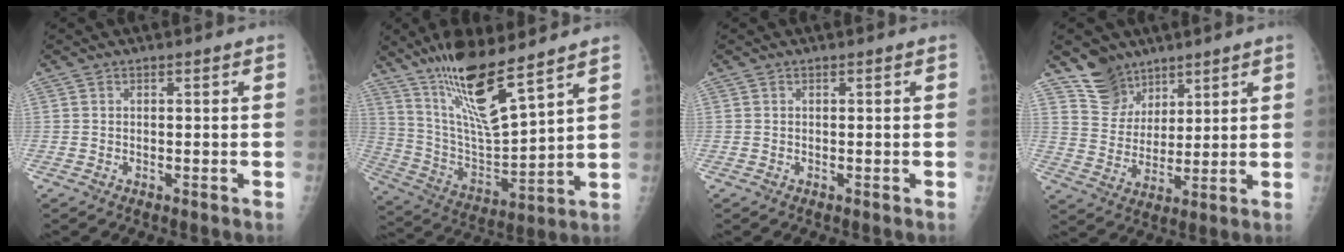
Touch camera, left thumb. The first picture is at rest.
{"total": 17.3, "force": [11.8, 3.1, 12.2], "torque": [-0.211, -0.068, 0.233]}
{"total": 0.0}
{"total": 8.2, "force": [6.1, 5.5, 0.6], "torque": [0.023, -0.053, 0.122]}